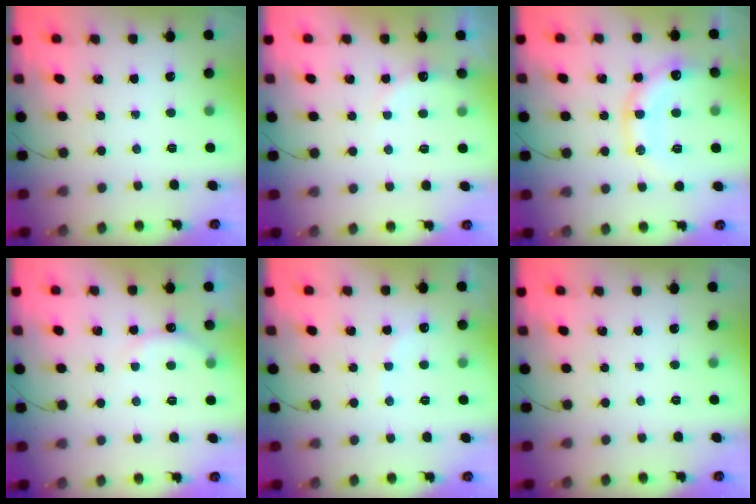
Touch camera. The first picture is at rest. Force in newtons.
{"total": 6.1, "press": 6.0, "slide": 0.9}
{"total": 15.3, "press": 15.1, "slide": 2.3}
{"total": 7.2, "press": 7.2, "slide": 1.0}
{"total": 6.7, "press": 6.6, "slide": 1.4}
{"total": 0.0}